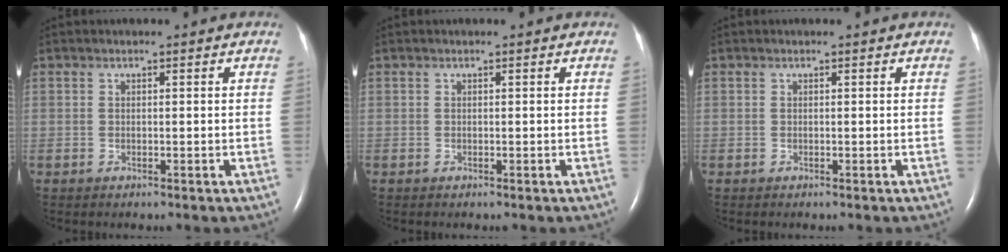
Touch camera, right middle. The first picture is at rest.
{"total": 0.0}
{"total": 0.0}